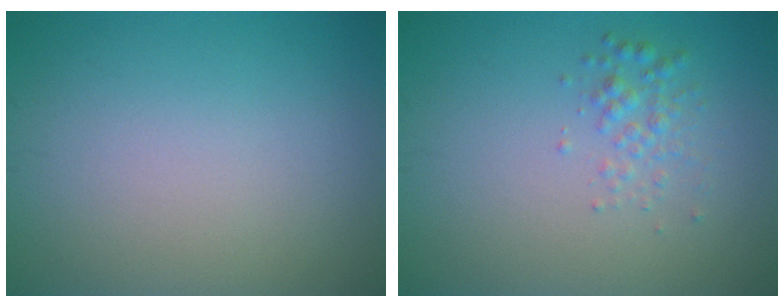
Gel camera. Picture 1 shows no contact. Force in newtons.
{"total": 1.7, "press": 1.7, "slide": 0.1}